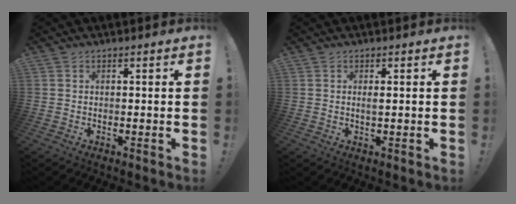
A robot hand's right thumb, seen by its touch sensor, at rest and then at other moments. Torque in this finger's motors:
{"motor_torque": [-0.04, -0.02, 0.00, 0.03, 0.00]}